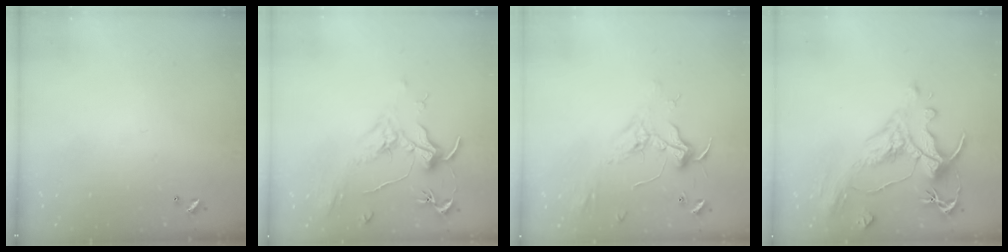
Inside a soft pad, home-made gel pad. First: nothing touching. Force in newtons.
{"total": 2.0, "press": 1.8, "slide": 0.8}
{"total": 2.5, "press": 2.3, "slide": 0.8}
{"total": 1.7, "press": 0.9, "slide": 1.5}